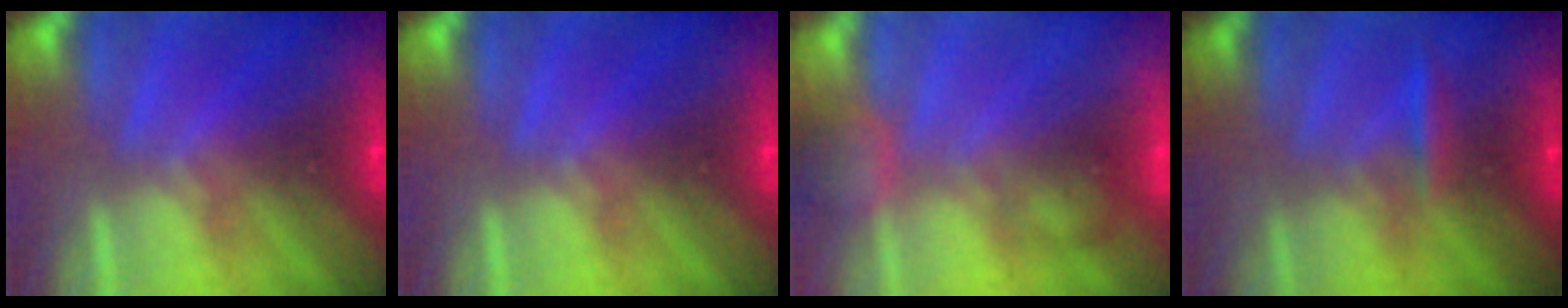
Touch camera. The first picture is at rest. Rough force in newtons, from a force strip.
{"total": 0.0}
{"total": 2.5}
{"total": 2.4}